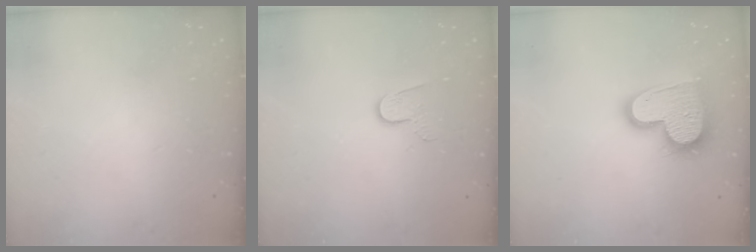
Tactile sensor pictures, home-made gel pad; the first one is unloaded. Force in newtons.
{"total": 5.9, "press": 5.8, "slide": 0.5}
{"total": 16.9, "press": 16.8, "slide": 1.3}